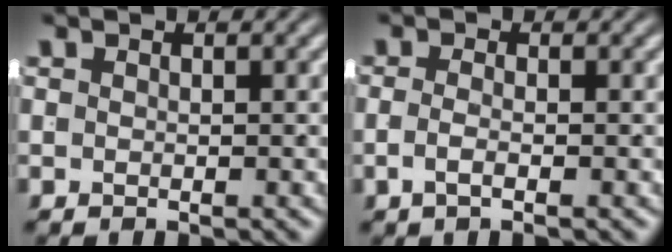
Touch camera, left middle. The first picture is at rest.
{"total": 1.8, "force": [-1.0, -0.4, 1.4], "torque": [-0.026, -0.011, -0.012]}